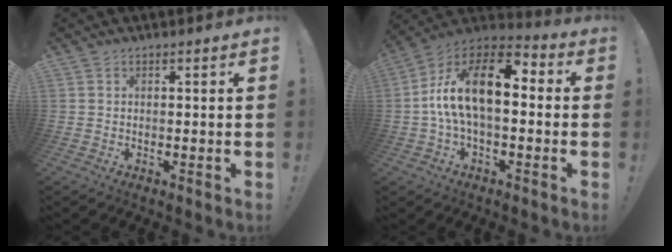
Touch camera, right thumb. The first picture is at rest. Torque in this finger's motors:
{"motor_torque": [2.50, 2.51, 0.58, -0.13, 0.46]}